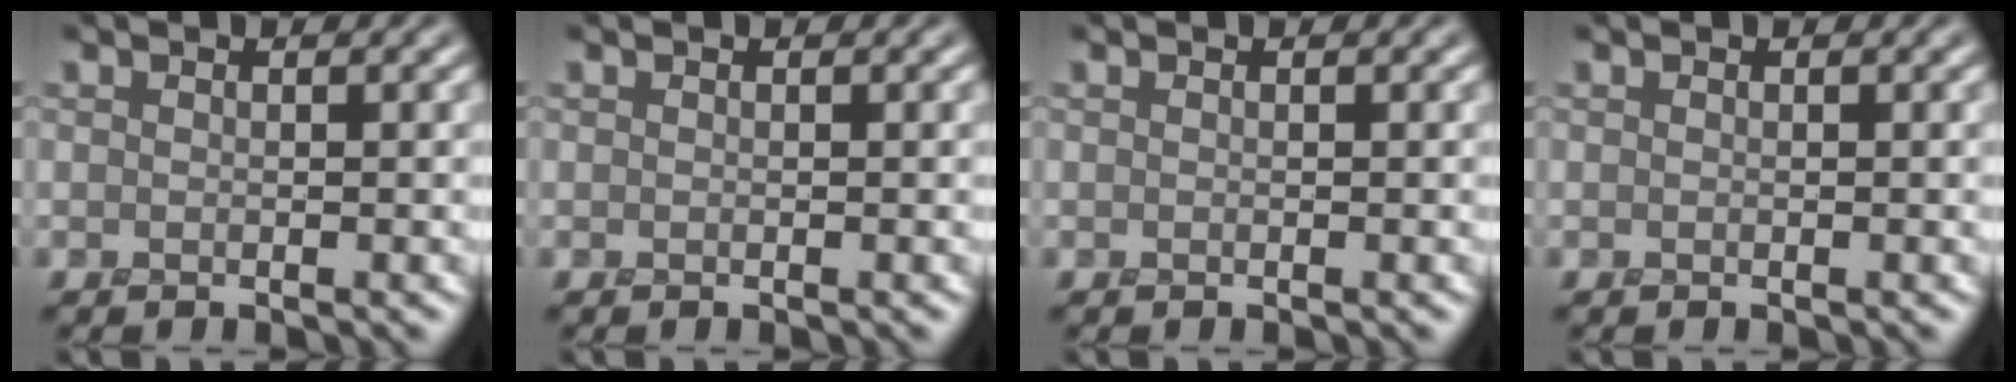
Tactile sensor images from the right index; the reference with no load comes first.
{"total": 0.0}
{"total": 0.0}
{"total": 0.0}